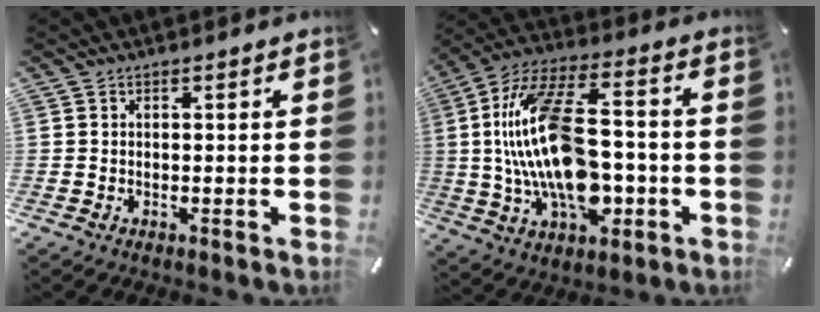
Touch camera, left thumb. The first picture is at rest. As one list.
[{"total": 22.2, "force": [-1.7, 12.3, 18.4], "torque": [-0.378, 0.003, -0.027]}]